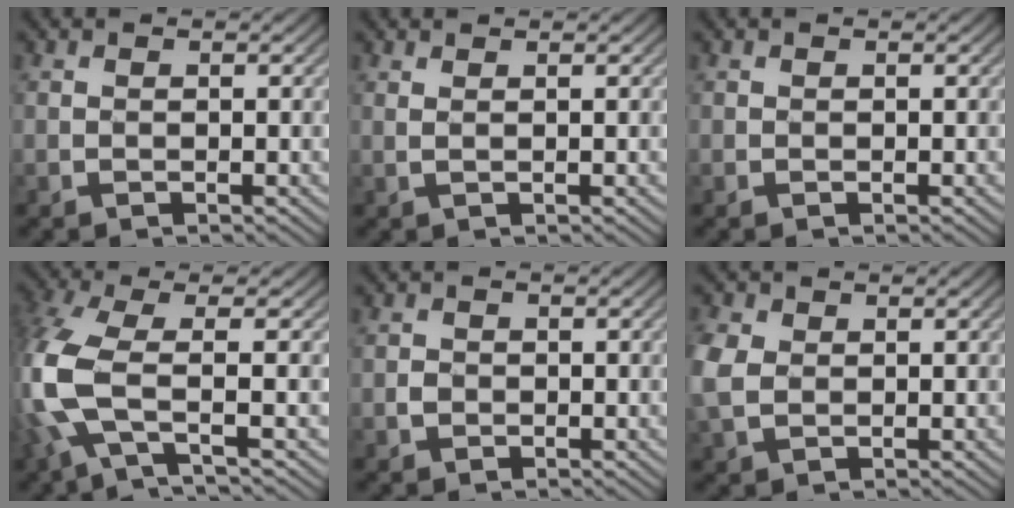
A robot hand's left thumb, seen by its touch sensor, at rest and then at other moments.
{"total": 0.8, "force": [0.5, -0.1, 0.6], "torque": [-0.008, -0.005, 0.014]}
{"total": 0.0}
{"total": 8.3, "force": [-2.8, 2.0, 7.5], "torque": [-0.202, 0.008, -0.066]}
{"total": 1.2, "force": [-0.9, 0.8, 0.2], "torque": [-0.016, 0.001, -0.021]}
{"total": 6.0, "force": [0.7, 4.5, 4.0], "torque": [-0.141, 0.012, 0.014]}